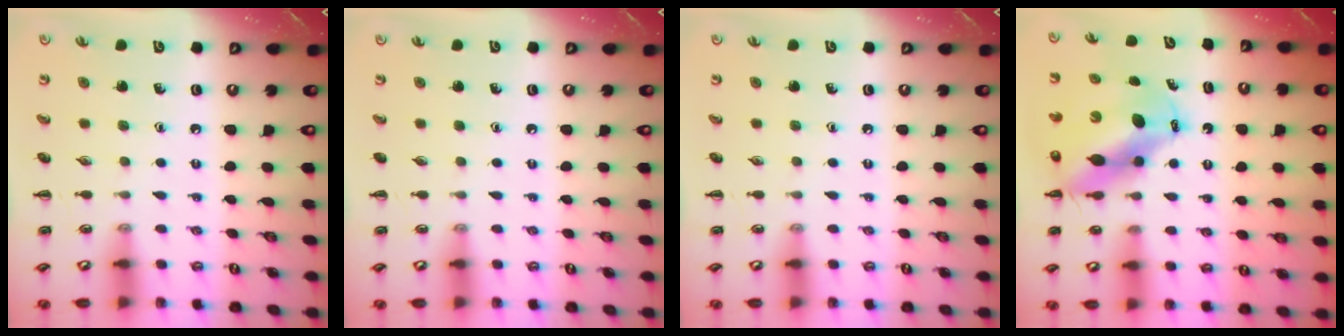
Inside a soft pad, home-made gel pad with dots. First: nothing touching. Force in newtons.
{"total": 0.0}
{"total": 0.0}
{"total": 10.5, "press": 10.2, "slide": 2.6}